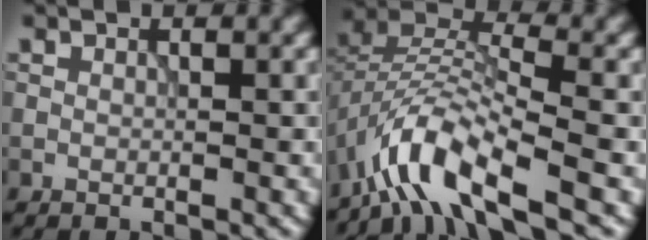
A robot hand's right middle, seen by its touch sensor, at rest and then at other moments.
{"total": 7.1, "force": [-4.4, 2.4, 4.9], "torque": [-0.086, 0.002, -0.096]}